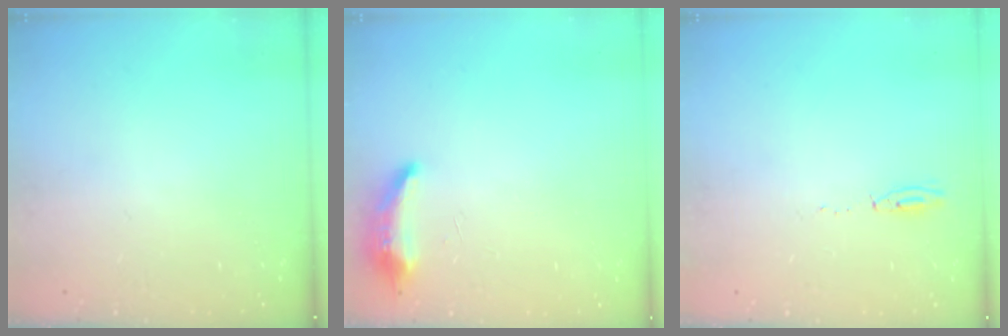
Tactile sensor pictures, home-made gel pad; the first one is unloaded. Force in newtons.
{"total": 8.3, "press": 8.1, "slide": 1.8}
{"total": 3.4, "press": 3.3, "slide": 0.8}